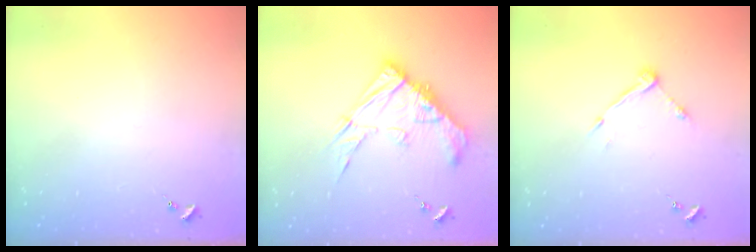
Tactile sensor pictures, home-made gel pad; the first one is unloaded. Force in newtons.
{"total": 15.6, "press": 15.5, "slide": 1.4}
{"total": 6.9, "press": 6.9, "slide": 0.3}